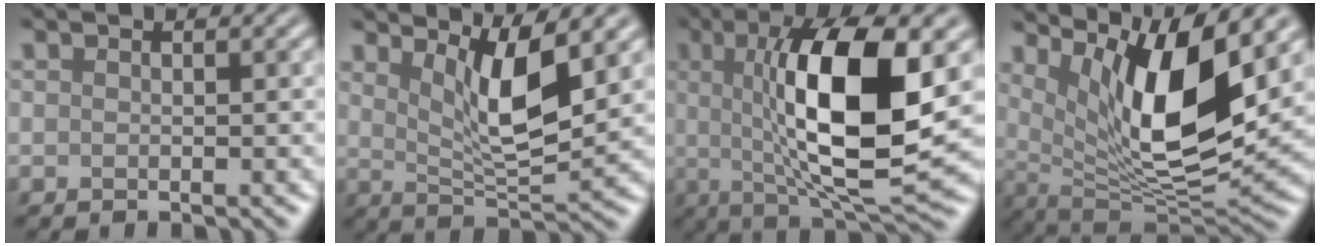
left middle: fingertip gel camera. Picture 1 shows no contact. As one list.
[{"total": 5.9, "force": [2.8, 1.5, 5.0], "torque": [-0.086, -0.014, 0.053]}, {"total": 11.9, "force": [1.3, 3.3, 11.4], "torque": [-0.174, -0.001, 0.026]}, {"total": 10.6, "force": [4.5, 2.8, 9.1], "torque": [-0.154, -0.018, 0.089]}]